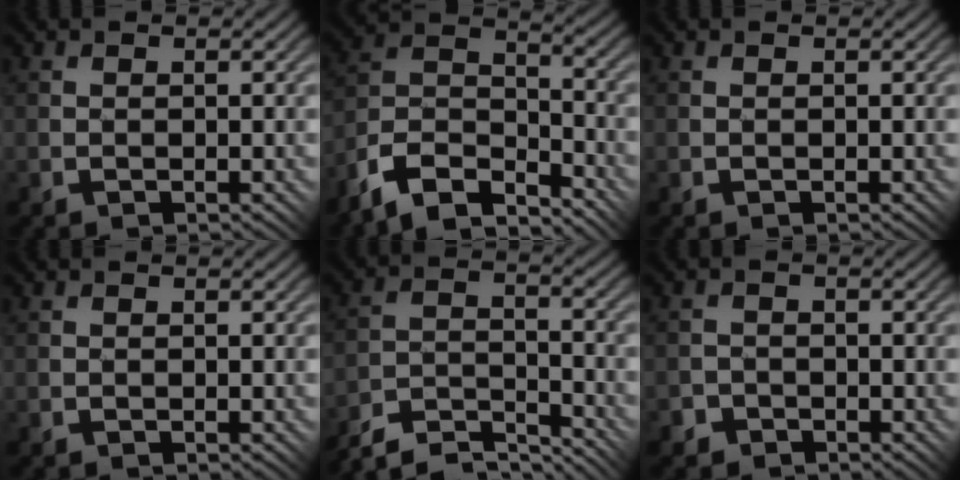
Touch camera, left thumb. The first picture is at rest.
{"total": 10.1, "force": [-8.2, 3.4, 4.8], "torque": [-0.092, 0.006, -0.166]}
{"total": 0.0}
{"total": 0.0}
{"total": 8.4, "force": [-8.0, 1.1, 2.4], "torque": [-0.045, 0.012, -0.152]}
{"total": 2.6, "force": [-1.8, 1.8, -0.1], "torque": [0.020, 0.008, -0.040]}